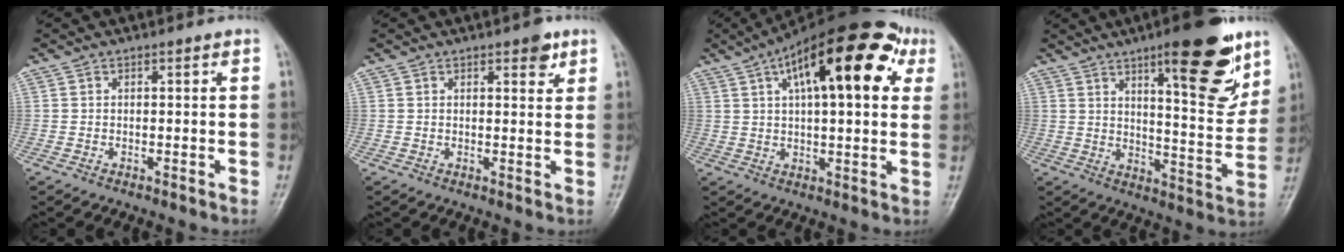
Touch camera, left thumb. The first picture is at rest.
{"total": 3.1, "force": [1.9, 1.4, 2.1], "torque": [-0.015, -0.007, 0.021]}
{"total": 22.3, "force": [8.8, 8.6, 18.6], "torque": [-0.260, 0.022, 0.126]}
{"total": 17.3, "force": [10.0, 4.7, 13.2], "torque": [-0.150, -0.060, 0.148]}